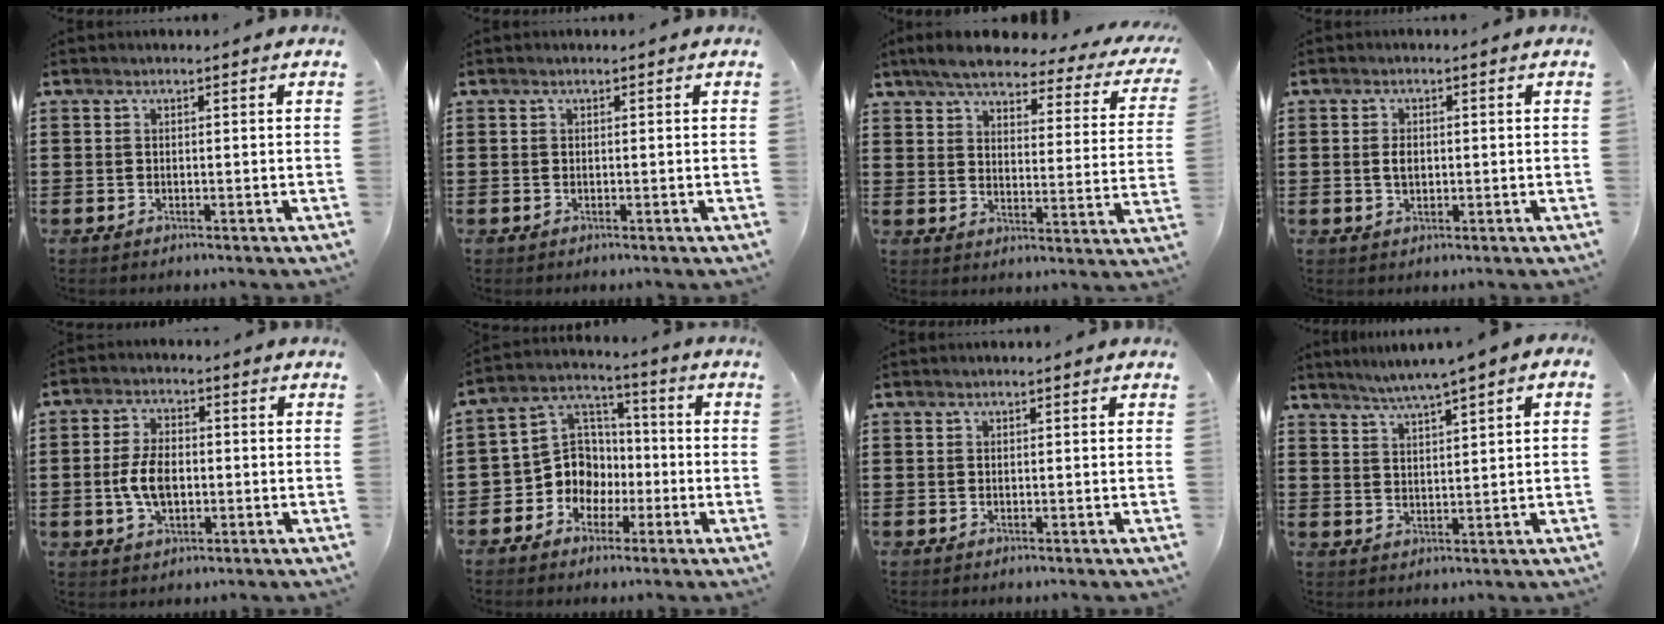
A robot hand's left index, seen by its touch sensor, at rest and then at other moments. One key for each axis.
{"total": 0.0}
{"total": 5.6, "fx": 4.8, "fy": 1.0, "fz": 2.5, "tx": -0.074, "ty": -0.024, "tz": 0.080}
{"total": 2.3, "fx": 0.2, "fy": 1.3, "fz": 1.8, "tx": -0.039, "ty": 0.004, "tz": 0.003}
{"total": 6.1, "fx": -0.6, "fy": 3.3, "fz": 5.1, "tx": -0.113, "ty": 0.000, "tz": -0.014}
{"total": 8.7, "fx": -2.4, "fy": 7.9, "fz": 2.8, "tx": -0.094, "ty": 0.007, "tz": -0.048}
{"total": 0.0}
{"total": 2.7, "fx": 2.1, "fy": -0.3, "fz": 1.6, "tx": -0.035, "ty": -0.008, "tz": 0.035}